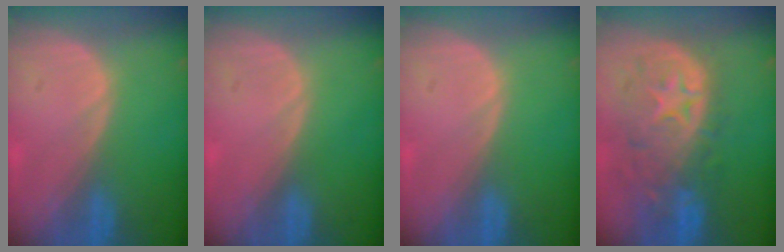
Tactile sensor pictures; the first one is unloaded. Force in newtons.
{"total": 0.0}
{"total": 0.0}
{"total": 11.4, "press": 9.8, "slide": 5.7}